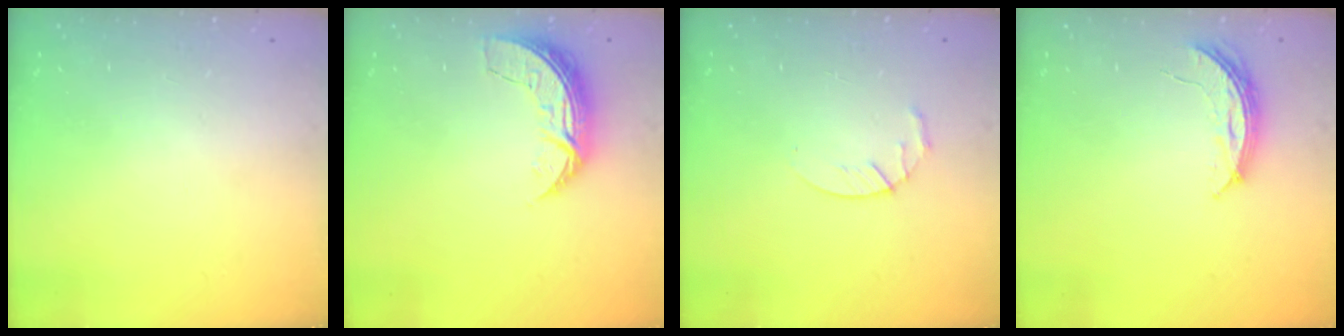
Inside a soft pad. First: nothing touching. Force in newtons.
{"total": 7.3, "press": 7.3, "slide": 0.4}
{"total": 3.0, "press": 2.9, "slide": 0.5}
{"total": 5.9, "press": 5.9, "slide": 0.4}